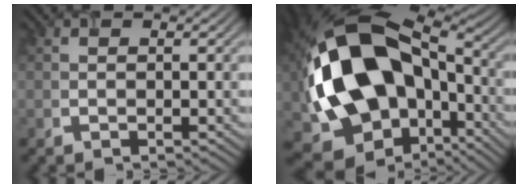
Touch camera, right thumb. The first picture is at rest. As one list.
[{"total": 20.0, "force": [-1.8, 14.5, 13.7], "torque": [-0.323, -0.034, -0.008]}]